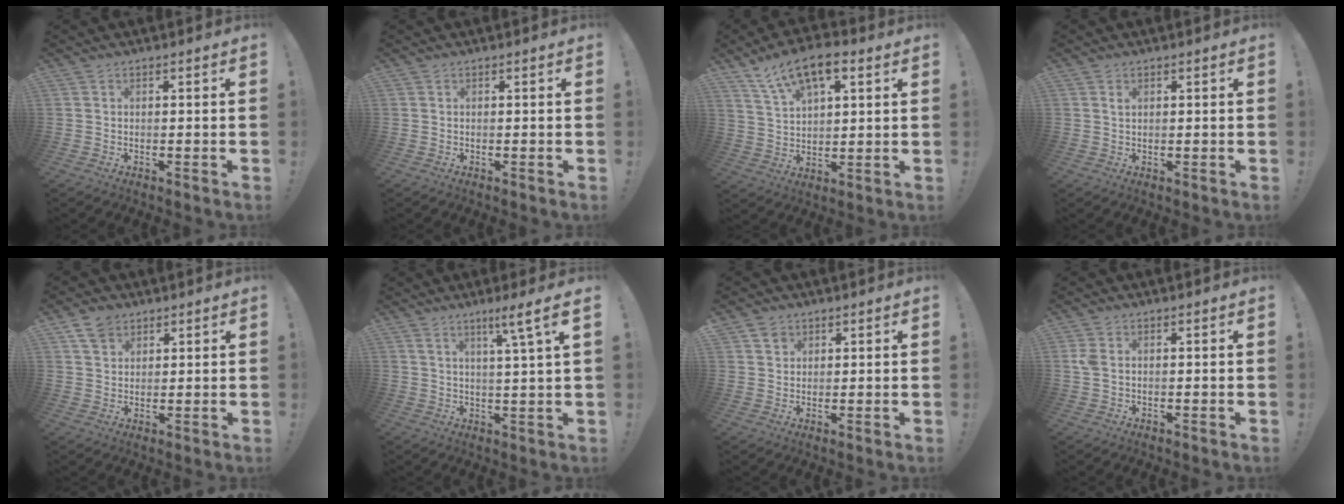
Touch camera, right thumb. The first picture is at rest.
{"total": 0.0}
{"total": 12.2, "force": [7.1, 5.6, 8.3], "torque": [-0.144, -0.023, 0.130]}
{"total": 0.9, "force": [0.6, 0.3, 0.6], "torque": [-0.007, -0.002, 0.011]}
{"total": 5.7, "force": [3.5, 3.9, 2.2], "torque": [-0.040, -0.007, 0.066]}
{"total": 7.7, "force": [4.1, -1.2, 6.4], "torque": [-0.088, -0.022, 0.055]}
{"total": 2.9, "force": [1.9, 2.1, 0.3], "torque": [0.005, -0.011, 0.034]}
{"total": 2.4, "force": [0.6, 1.4, 1.8], "torque": [-0.036, 0.005, 0.011]}